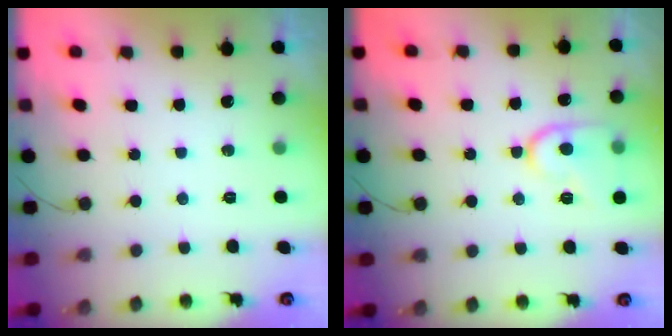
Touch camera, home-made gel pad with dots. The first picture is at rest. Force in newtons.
{"total": 12.6, "press": 12.6, "slide": 1.2}